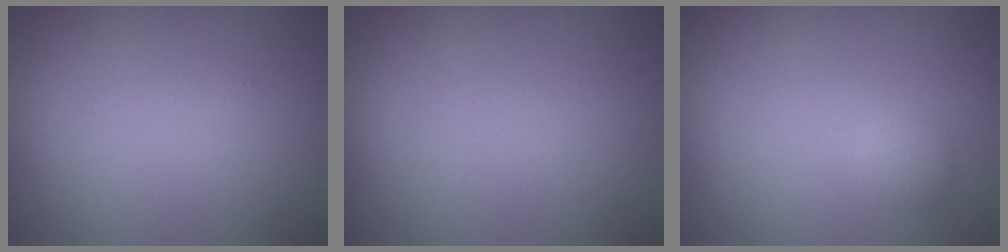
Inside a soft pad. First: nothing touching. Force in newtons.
{"total": 0.0}
{"total": 1.1, "press": 1.1, "slide": 0.0}